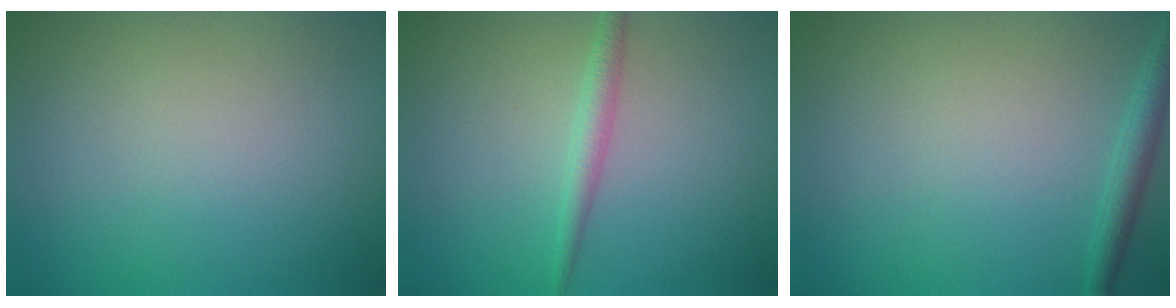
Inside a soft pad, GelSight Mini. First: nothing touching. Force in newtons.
{"total": 1.7, "press": 1.7, "slide": 0.0}
{"total": 1.8, "press": 1.8, "slide": 0.1}